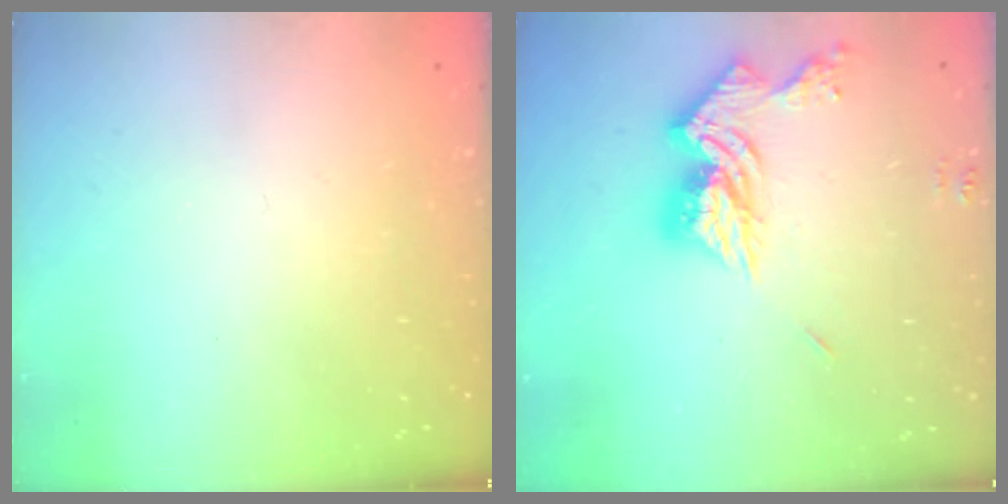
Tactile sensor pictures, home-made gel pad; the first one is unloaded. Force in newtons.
{"total": 13.6, "press": 13.6, "slide": 1.3}